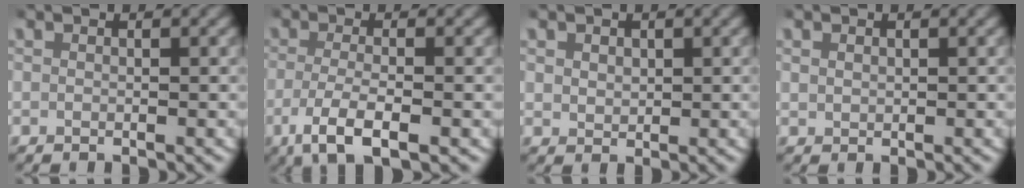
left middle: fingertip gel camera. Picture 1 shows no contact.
{"total": 4.9, "force": [-2.3, 1.5, 4.0], "torque": [-0.084, -0.015, -0.032]}
{"total": 1.4, "force": [0.7, 1.1, 0.6], "torque": [-0.012, -0.006, 0.021]}
{"total": 0.6, "force": [0.3, 0.5, 0.2], "torque": [-0.006, -0.001, 0.011]}